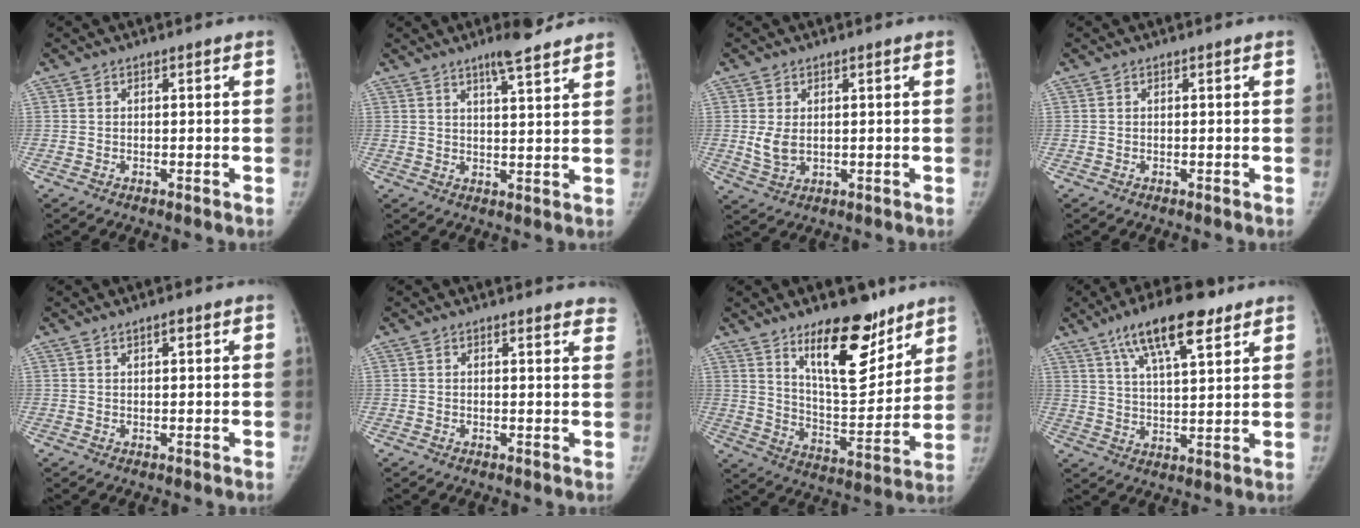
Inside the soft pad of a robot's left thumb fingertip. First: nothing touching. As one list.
[{"total": 7.4, "force": [5.6, 1.1, 4.7], "torque": [-0.066, -0.030, 0.083]}, {"total": 4.0, "force": [0.4, 2.6, 2.9], "torque": [-0.053, -0.010, 0.015]}, {"total": 0.0}, {"total": 1.4, "force": [0.9, 0.5, 1.0], "torque": [-0.012, -0.002, 0.012]}, {"total": 5.5, "force": [5.2, 1.4, 1.2], "torque": [0.016, -0.023, 0.035]}, {"total": 17.6, "force": [11.7, 7.0, 11.1], "torque": [-0.119, -0.092, 0.194]}, {"total": 14.4, "force": [8.6, 4.8, 10.5], "torque": [-0.154, -0.024, 0.144]}]